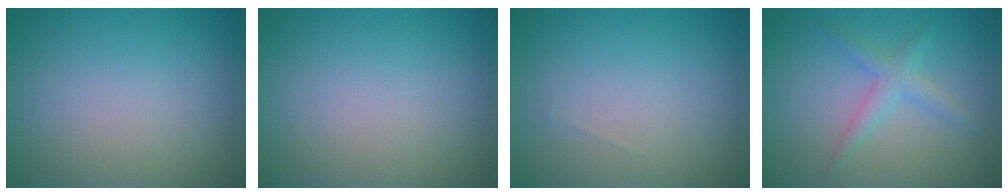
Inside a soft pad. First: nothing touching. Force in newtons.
{"total": 0.0}
{"total": 0.0}
{"total": 2.2, "press": 2.2, "slide": 0.1}